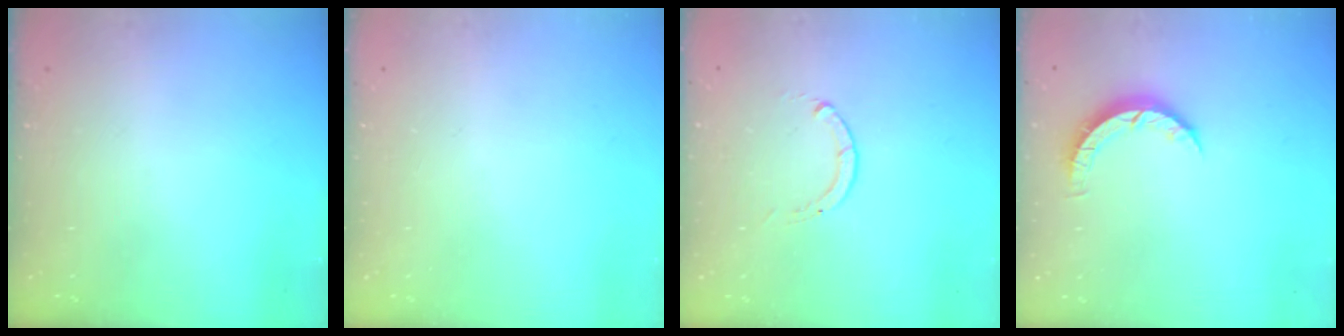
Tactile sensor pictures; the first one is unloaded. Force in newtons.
{"total": 0.0}
{"total": 0.0}
{"total": 4.1, "press": 4.1, "slide": 0.4}